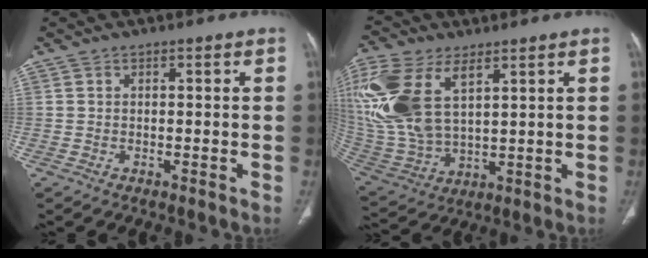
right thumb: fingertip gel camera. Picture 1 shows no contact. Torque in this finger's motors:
{"motor_torque": [0.74, 4.27, 1.39, 1.38, 0.26]}